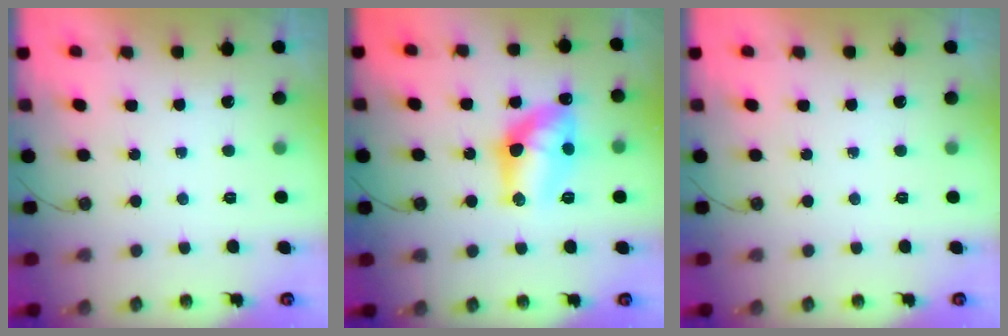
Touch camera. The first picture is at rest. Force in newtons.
{"total": 13.1, "press": 13.0, "slide": 1.0}
{"total": 0.0}